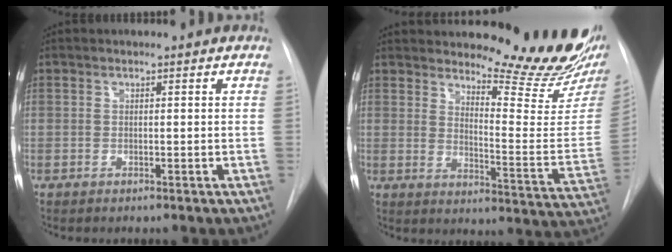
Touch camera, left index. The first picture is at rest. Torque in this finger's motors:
{"motor_torque": [1.01, -1.13, 0.20, -0.01]}